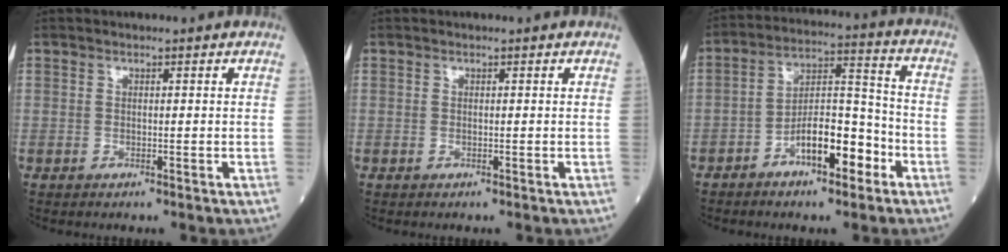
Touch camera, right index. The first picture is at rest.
{"total": 0.0}
{"total": 9.7, "force": [-5.1, 3.4, 7.5], "torque": [-0.131, 0.025, -0.089]}